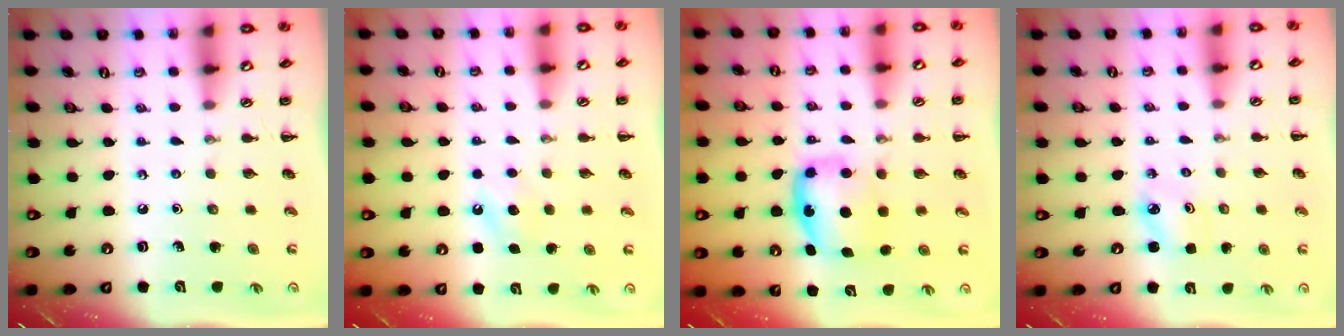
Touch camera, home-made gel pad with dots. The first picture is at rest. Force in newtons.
{"total": 6.5, "press": 6.2, "slide": 2.0}
{"total": 7.4, "press": 7.3, "slide": 1.1}
{"total": 2.5, "press": 2.5, "slide": 0.5}